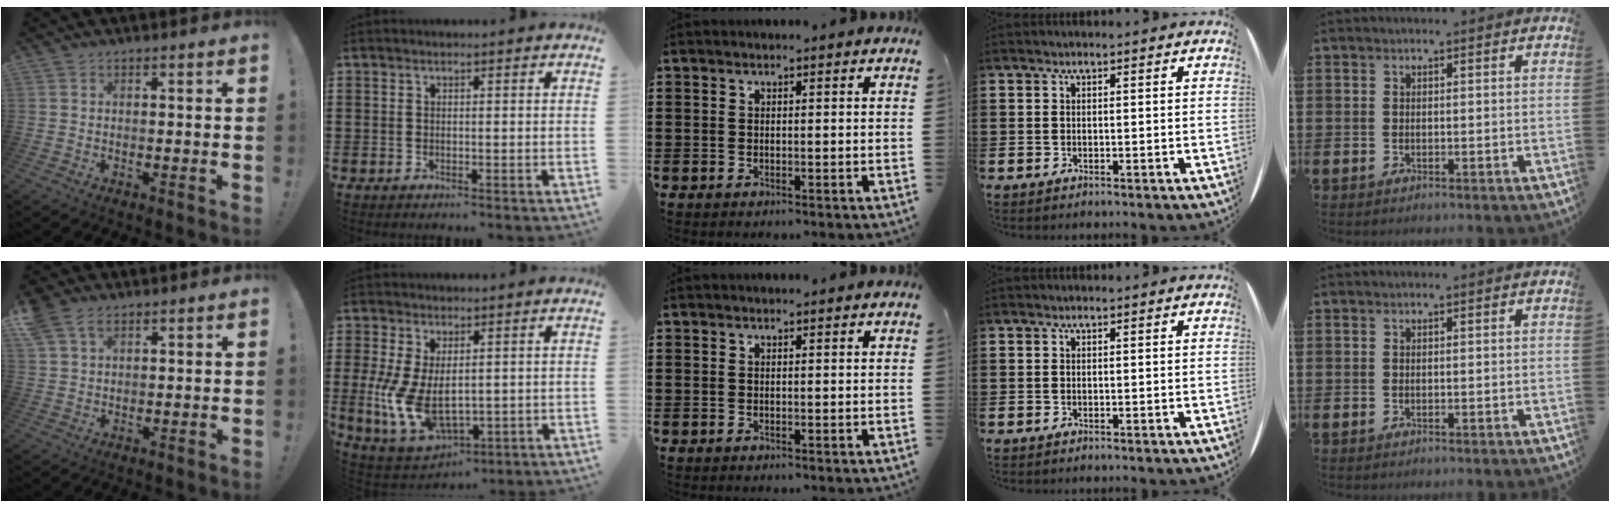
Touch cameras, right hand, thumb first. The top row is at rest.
{"thumb": {"total": 5.7, "force": [3.4, 3.3, 3.1], "torque": [-0.061, -0.008, 0.070]}, "index": {"total": 9.2, "force": [0.0, 5.2, 7.6], "torque": [-0.179, -0.007, 0.004]}}